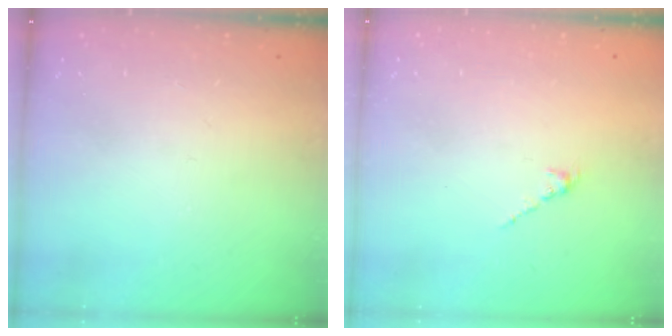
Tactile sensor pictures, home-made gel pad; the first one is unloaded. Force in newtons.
{"total": 1.3, "press": 1.2, "slide": 0.5}